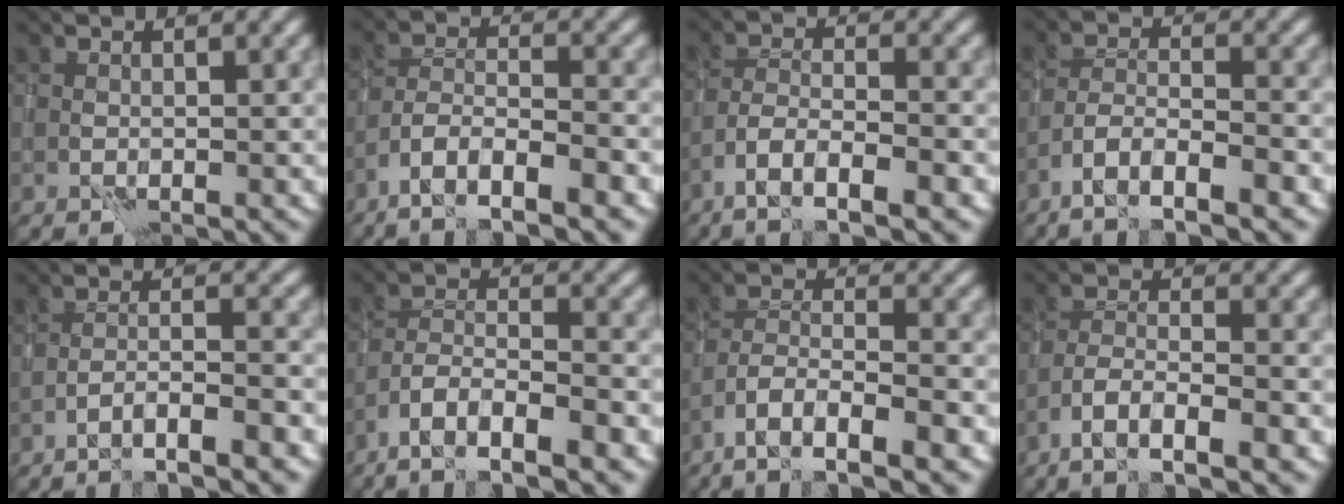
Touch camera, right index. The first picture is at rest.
{"total": 5.9, "force": [-4.3, 1.2, 3.8], "torque": [-0.067, 0.003, -0.079]}
{"total": 5.3, "force": [-3.7, 1.0, 3.7], "torque": [-0.068, 0.004, -0.066]}
{"total": 4.9, "force": [-3.6, 0.7, 3.2], "torque": [-0.056, 0.005, -0.067]}
{"total": 3.7, "force": [-2.7, -0.1, 2.5], "torque": [-0.038, 0.015, -0.050]}
{"total": 6.9, "force": [-5.1, 1.7, 4.4], "torque": [-0.075, 0.004, -0.095]}
{"total": 6.2, "force": [-4.4, 1.4, 4.2], "torque": [-0.072, 0.001, -0.082]}
{"total": 5.1, "force": [-3.5, 0.9, 3.6], "torque": [-0.066, 0.004, -0.063]}